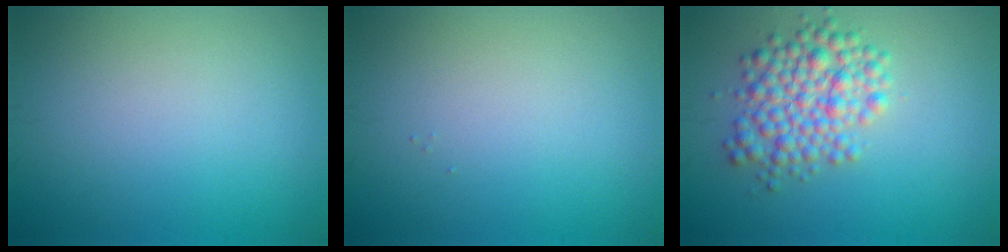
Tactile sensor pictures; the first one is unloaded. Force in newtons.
{"total": 0.0}
{"total": 5.0, "press": 5.0, "slide": 0.1}